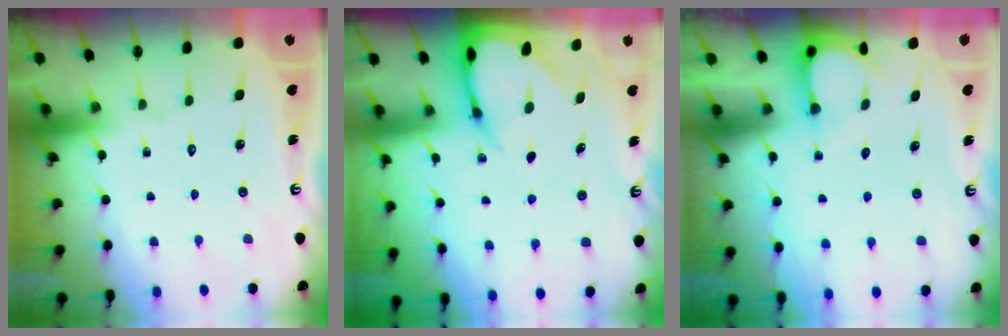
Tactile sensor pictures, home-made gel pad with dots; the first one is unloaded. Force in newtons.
{"total": 4.6, "press": 4.5, "slide": 0.7}
{"total": 3.2, "press": 3.2, "slide": 0.3}